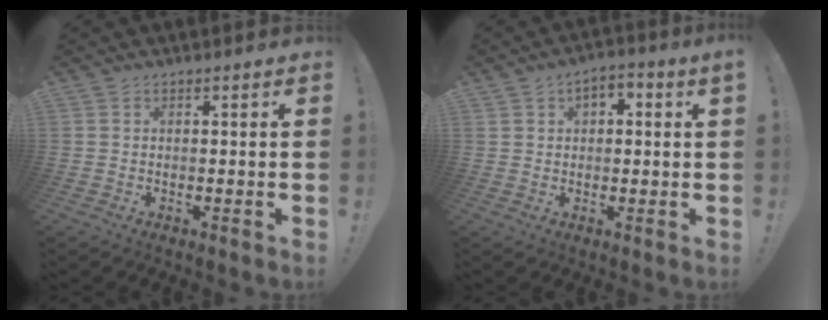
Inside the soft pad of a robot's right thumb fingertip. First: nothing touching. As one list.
[{"total": 2.8, "force": [0.1, 1.8, 2.1], "torque": [-0.030, 0.010, -0.003]}]